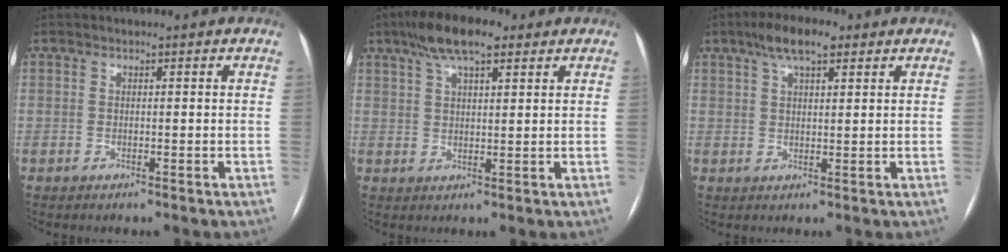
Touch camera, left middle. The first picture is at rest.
{"total": 8.6, "force": [5.5, 2.4, 6.1], "torque": [-0.115, 0.023, 0.092]}
{"total": 6.4, "force": [4.0, 2.0, 4.6], "torque": [-0.089, 0.020, 0.067]}